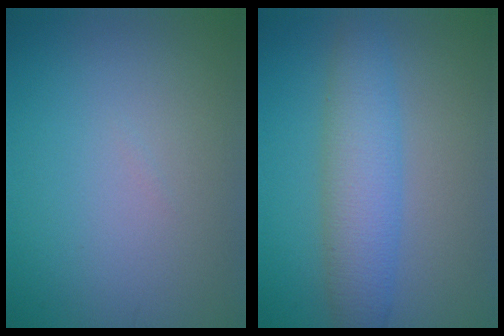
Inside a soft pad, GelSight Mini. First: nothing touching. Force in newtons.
{"total": 5.1, "press": 5.1, "slide": 0.2}